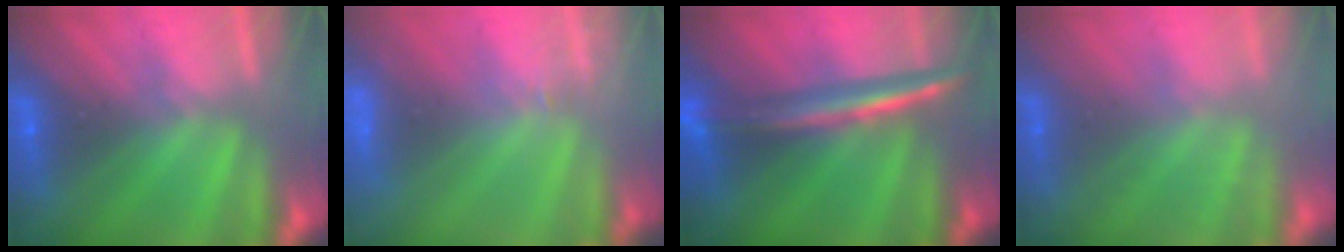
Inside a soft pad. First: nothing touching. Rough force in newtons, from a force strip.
{"total": 2.4}
{"total": 2.9}
{"total": 1.8}